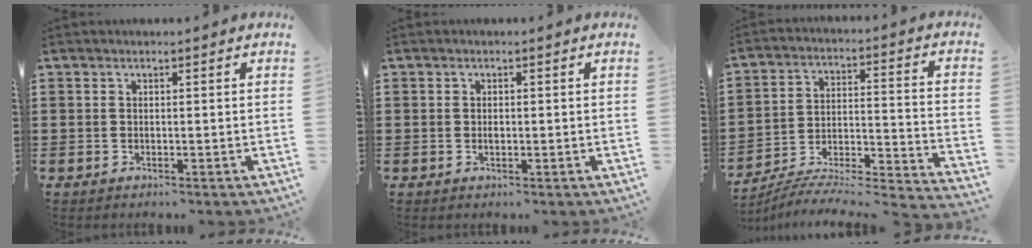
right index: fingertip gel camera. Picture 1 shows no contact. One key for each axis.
{"total": 0.9, "fx": 0.0, "fy": 0.5, "fz": 0.8, "tx": -0.016, "ty": 0.001, "tz": 0.000}
{"total": 5.1, "fx": -4.6, "fy": 0.5, "fz": 2.0, "tx": -0.032, "ty": -0.013, "tz": -0.095}